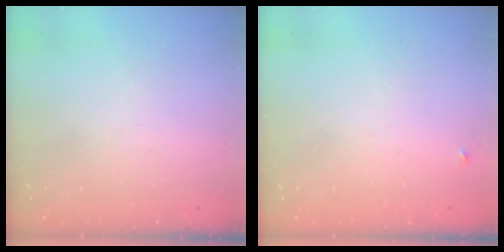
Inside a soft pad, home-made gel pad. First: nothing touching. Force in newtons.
{"total": 3.5, "press": 3.4, "slide": 0.5}